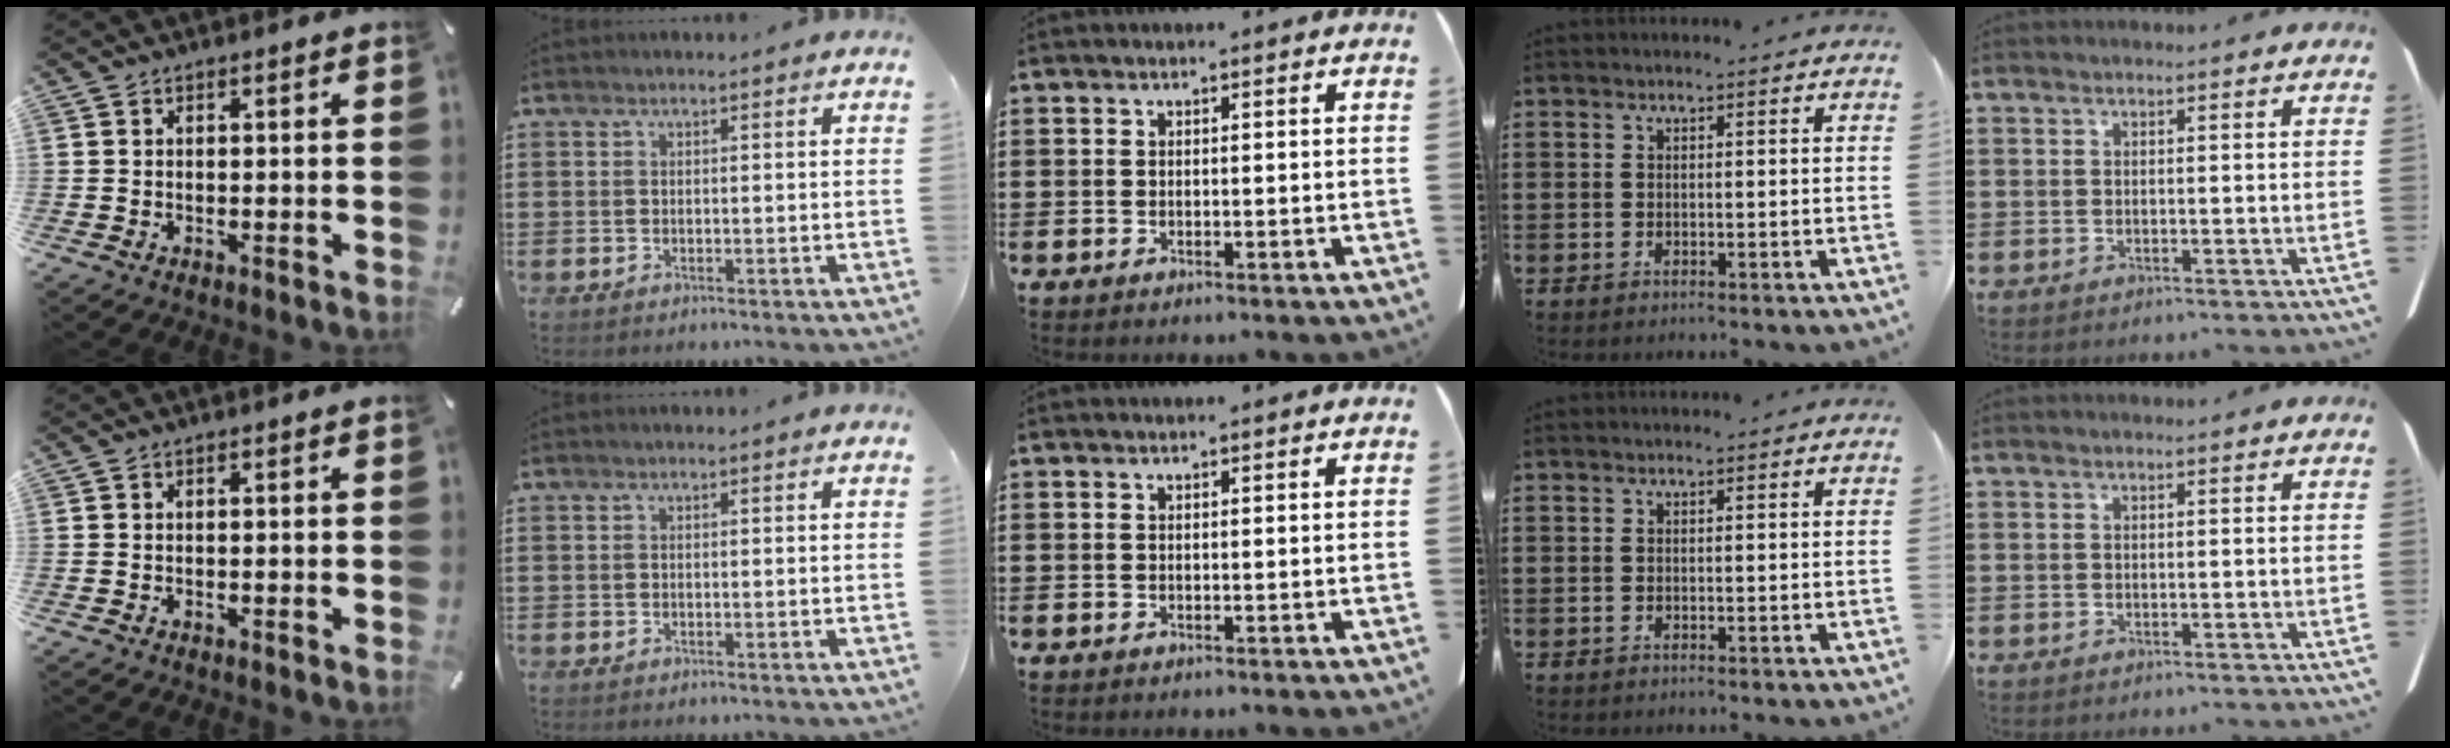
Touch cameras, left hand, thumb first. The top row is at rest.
{}